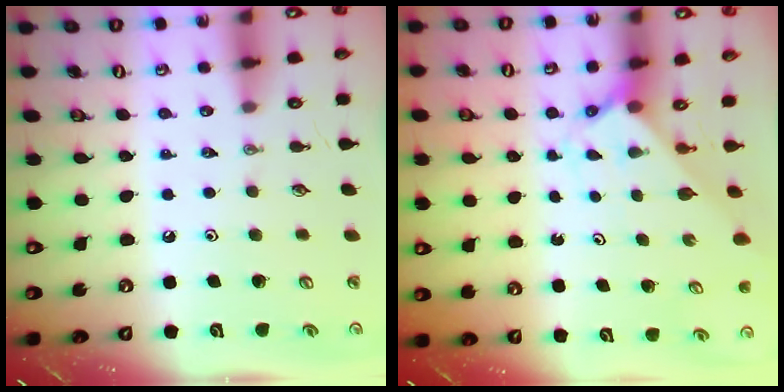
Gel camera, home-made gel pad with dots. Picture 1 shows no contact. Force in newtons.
{"total": 2.1, "press": 2.1, "slide": 0.2}